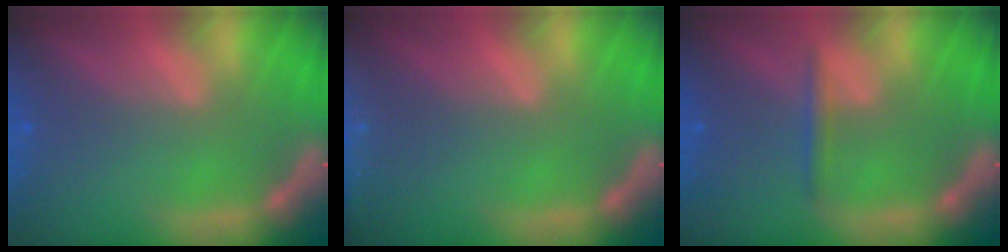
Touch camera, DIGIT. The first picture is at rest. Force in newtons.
{"total": 3.9}
{"total": 1.4}